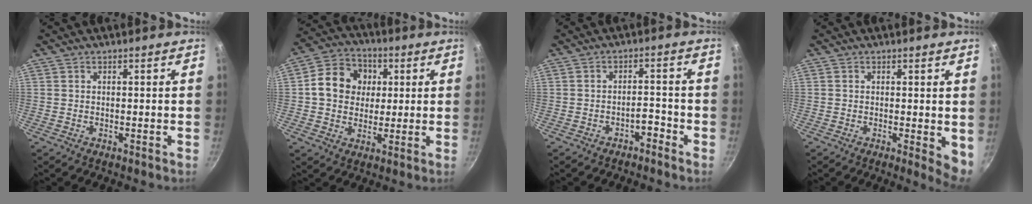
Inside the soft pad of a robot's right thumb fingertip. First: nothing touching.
{"total": 11.8, "force": [2.0, 10.0, 5.9], "torque": [-0.076, 0.013, 0.018]}
{"total": 2.8, "force": [-2.1, 1.1, 1.5], "torque": [-0.013, 0.030, -0.030]}
{"total": 4.5, "force": [-0.1, 1.7, 4.2], "torque": [-0.046, -0.008, -0.001]}